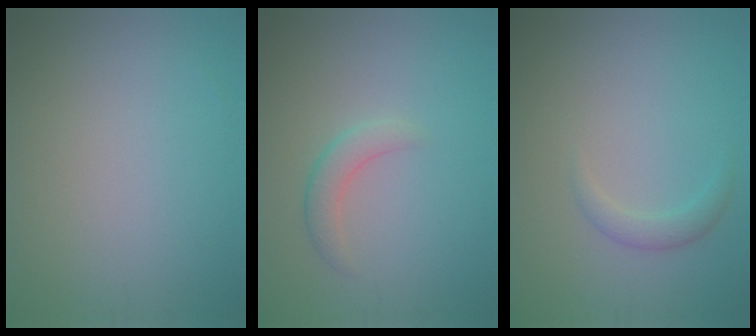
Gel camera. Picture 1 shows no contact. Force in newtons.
{"total": 1.9, "press": 1.9, "slide": 0.1}
{"total": 1.5, "press": 1.5, "slide": 0.0}